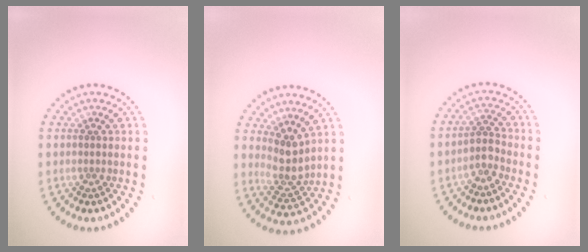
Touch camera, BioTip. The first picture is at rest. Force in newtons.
{"total": 3.0, "press": 2.4, "slide": 1.9}
{"total": 2.0, "press": 1.5, "slide": 1.3}